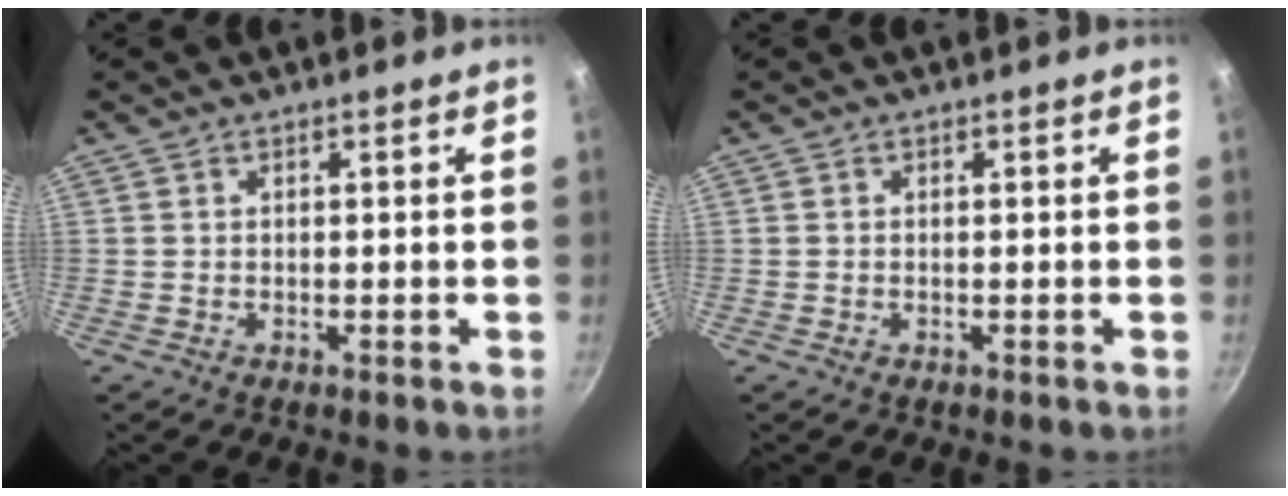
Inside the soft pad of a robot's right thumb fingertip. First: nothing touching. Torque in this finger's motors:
{"motor_torque": [-0.32, 0.20, -0.25, 0.14, 0.05]}